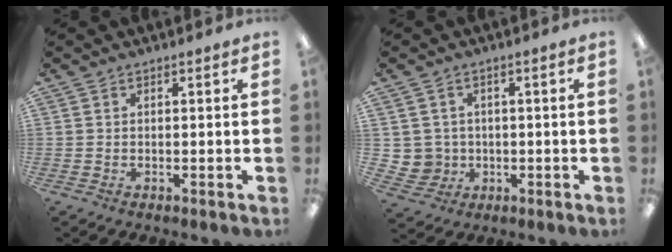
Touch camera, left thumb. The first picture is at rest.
{"total": 4.5, "force": [0.8, 4.4, 0.1], "torque": [-0.010, 0.002, 0.019]}